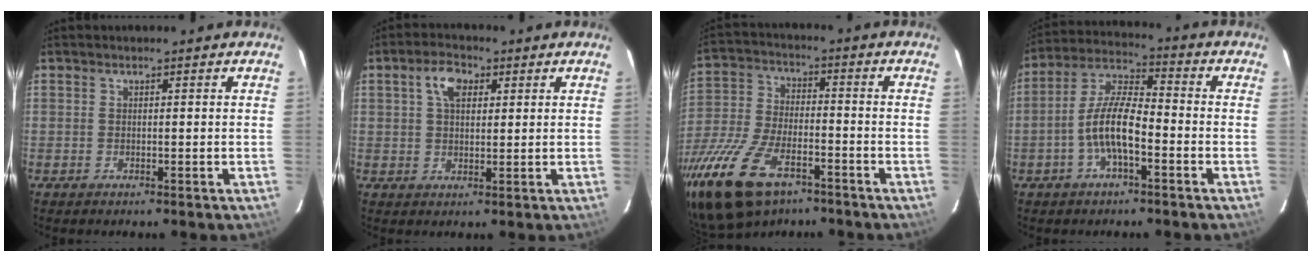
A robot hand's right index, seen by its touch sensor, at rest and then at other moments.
{"total": 5.2, "force": [2.0, 3.1, 3.6], "torque": [-0.064, 0.017, 0.036]}
{"total": 20.5, "force": [-12.8, 9.9, 12.5], "torque": [-0.283, -0.032, -0.234]}
{"total": 9.6, "force": [-3.4, 3.0, 8.4], "torque": [-0.178, 0.009, -0.066]}